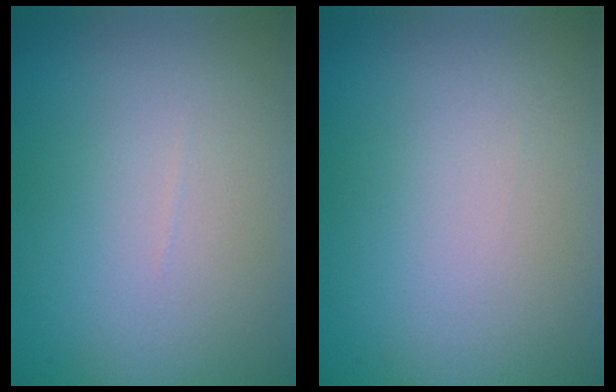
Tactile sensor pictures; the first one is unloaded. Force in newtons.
{"total": 0.0}